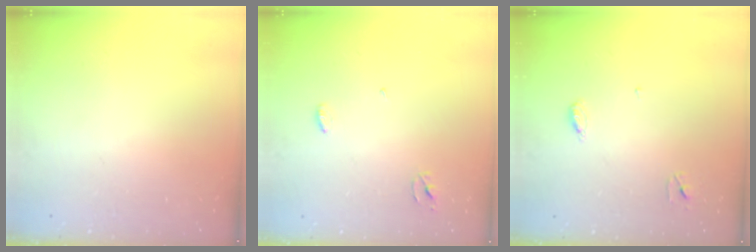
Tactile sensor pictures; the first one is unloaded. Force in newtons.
{"total": 3.3, "press": 3.3, "slide": 0.3}
{"total": 3.4, "press": 3.4, "slide": 0.3}